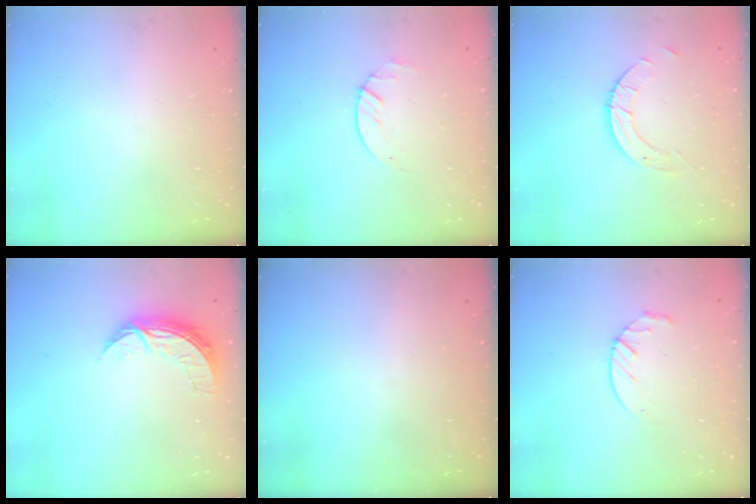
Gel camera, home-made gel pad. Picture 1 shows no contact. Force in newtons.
{"total": 1.7, "press": 1.6, "slide": 0.2}
{"total": 4.9, "press": 4.9, "slide": 0.3}
{"total": 8.8, "press": 8.8, "slide": 0.6}
{"total": 0.0}
{"total": 3.9, "press": 3.9, "slide": 0.5}